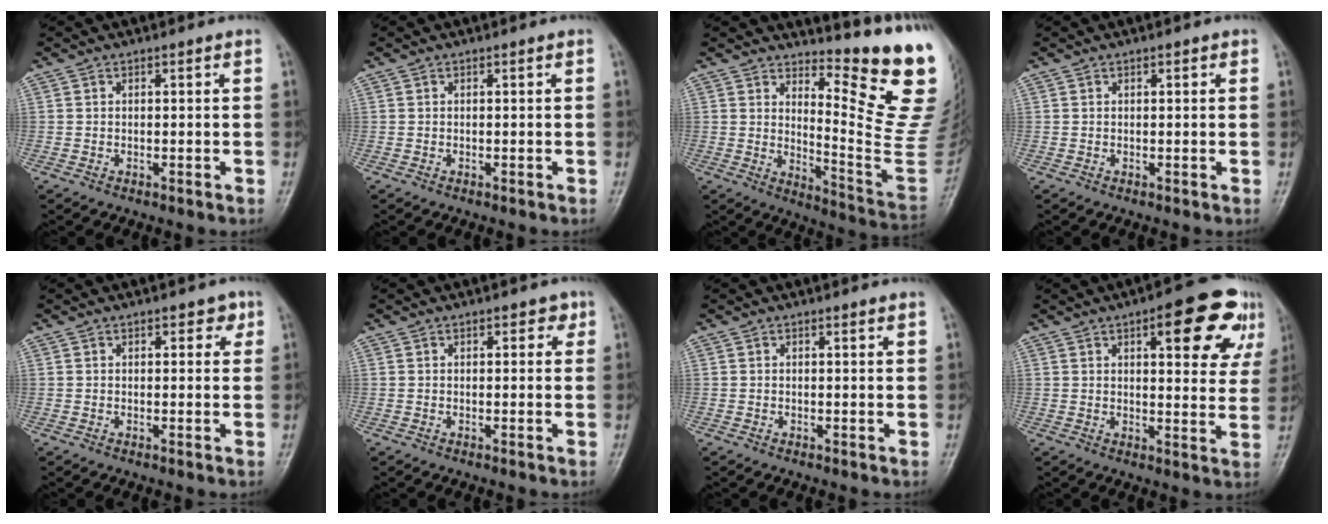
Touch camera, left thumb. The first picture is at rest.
{"total": 0.0}
{"total": 15.5, "force": [9.9, 1.7, 11.8], "torque": [-0.133, -0.116, 0.149]}
{"total": 0.9, "force": [0.5, 0.4, 0.7], "torque": [-0.007, 0.000, 0.003]}
{"total": 2.7, "force": [1.5, 1.5, 1.7], "torque": [-0.002, -0.003, 0.015]}
{"total": 2.3, "force": [1.2, 1.4, 1.4], "torque": [-0.001, -0.002, 0.012]}
{"total": 1.2, "force": [1.0, 0.1, 0.6], "torque": [-0.004, -0.003, 0.012]}
{"total": 15.7, "force": [7.5, 5.6, 12.6], "torque": [-0.118, -0.023, 0.088]}